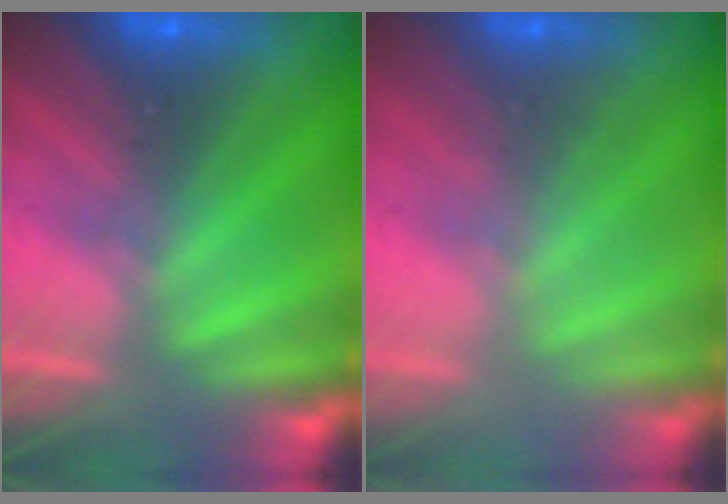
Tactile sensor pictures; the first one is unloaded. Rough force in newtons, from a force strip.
{"total": 2.2}